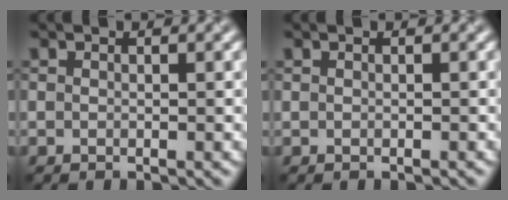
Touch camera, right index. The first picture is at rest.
{"total": 0.0}